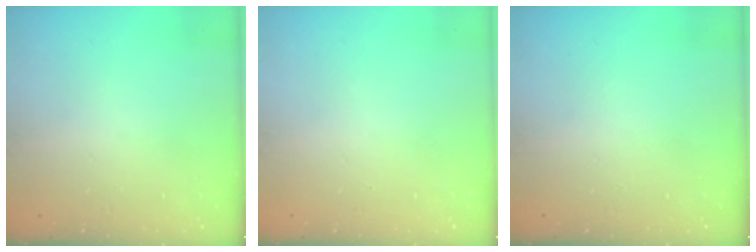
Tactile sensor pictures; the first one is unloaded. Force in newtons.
{"total": 0.0}
{"total": 0.0}